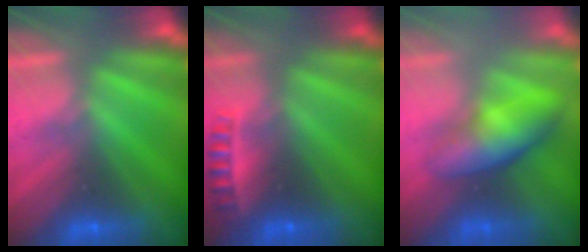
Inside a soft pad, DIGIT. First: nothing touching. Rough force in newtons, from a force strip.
{"total": 2.4}
{"total": 4.5}